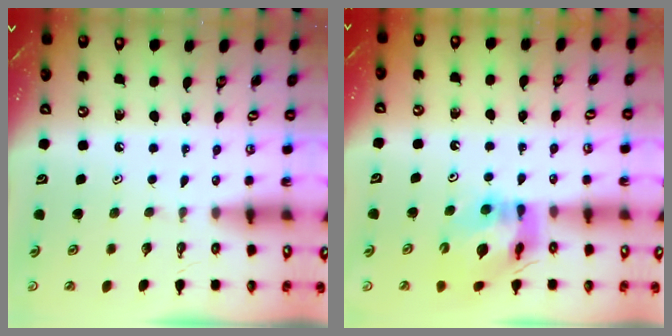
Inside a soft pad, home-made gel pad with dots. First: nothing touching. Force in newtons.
{"total": 12.7, "press": 12.6, "slide": 1.3}